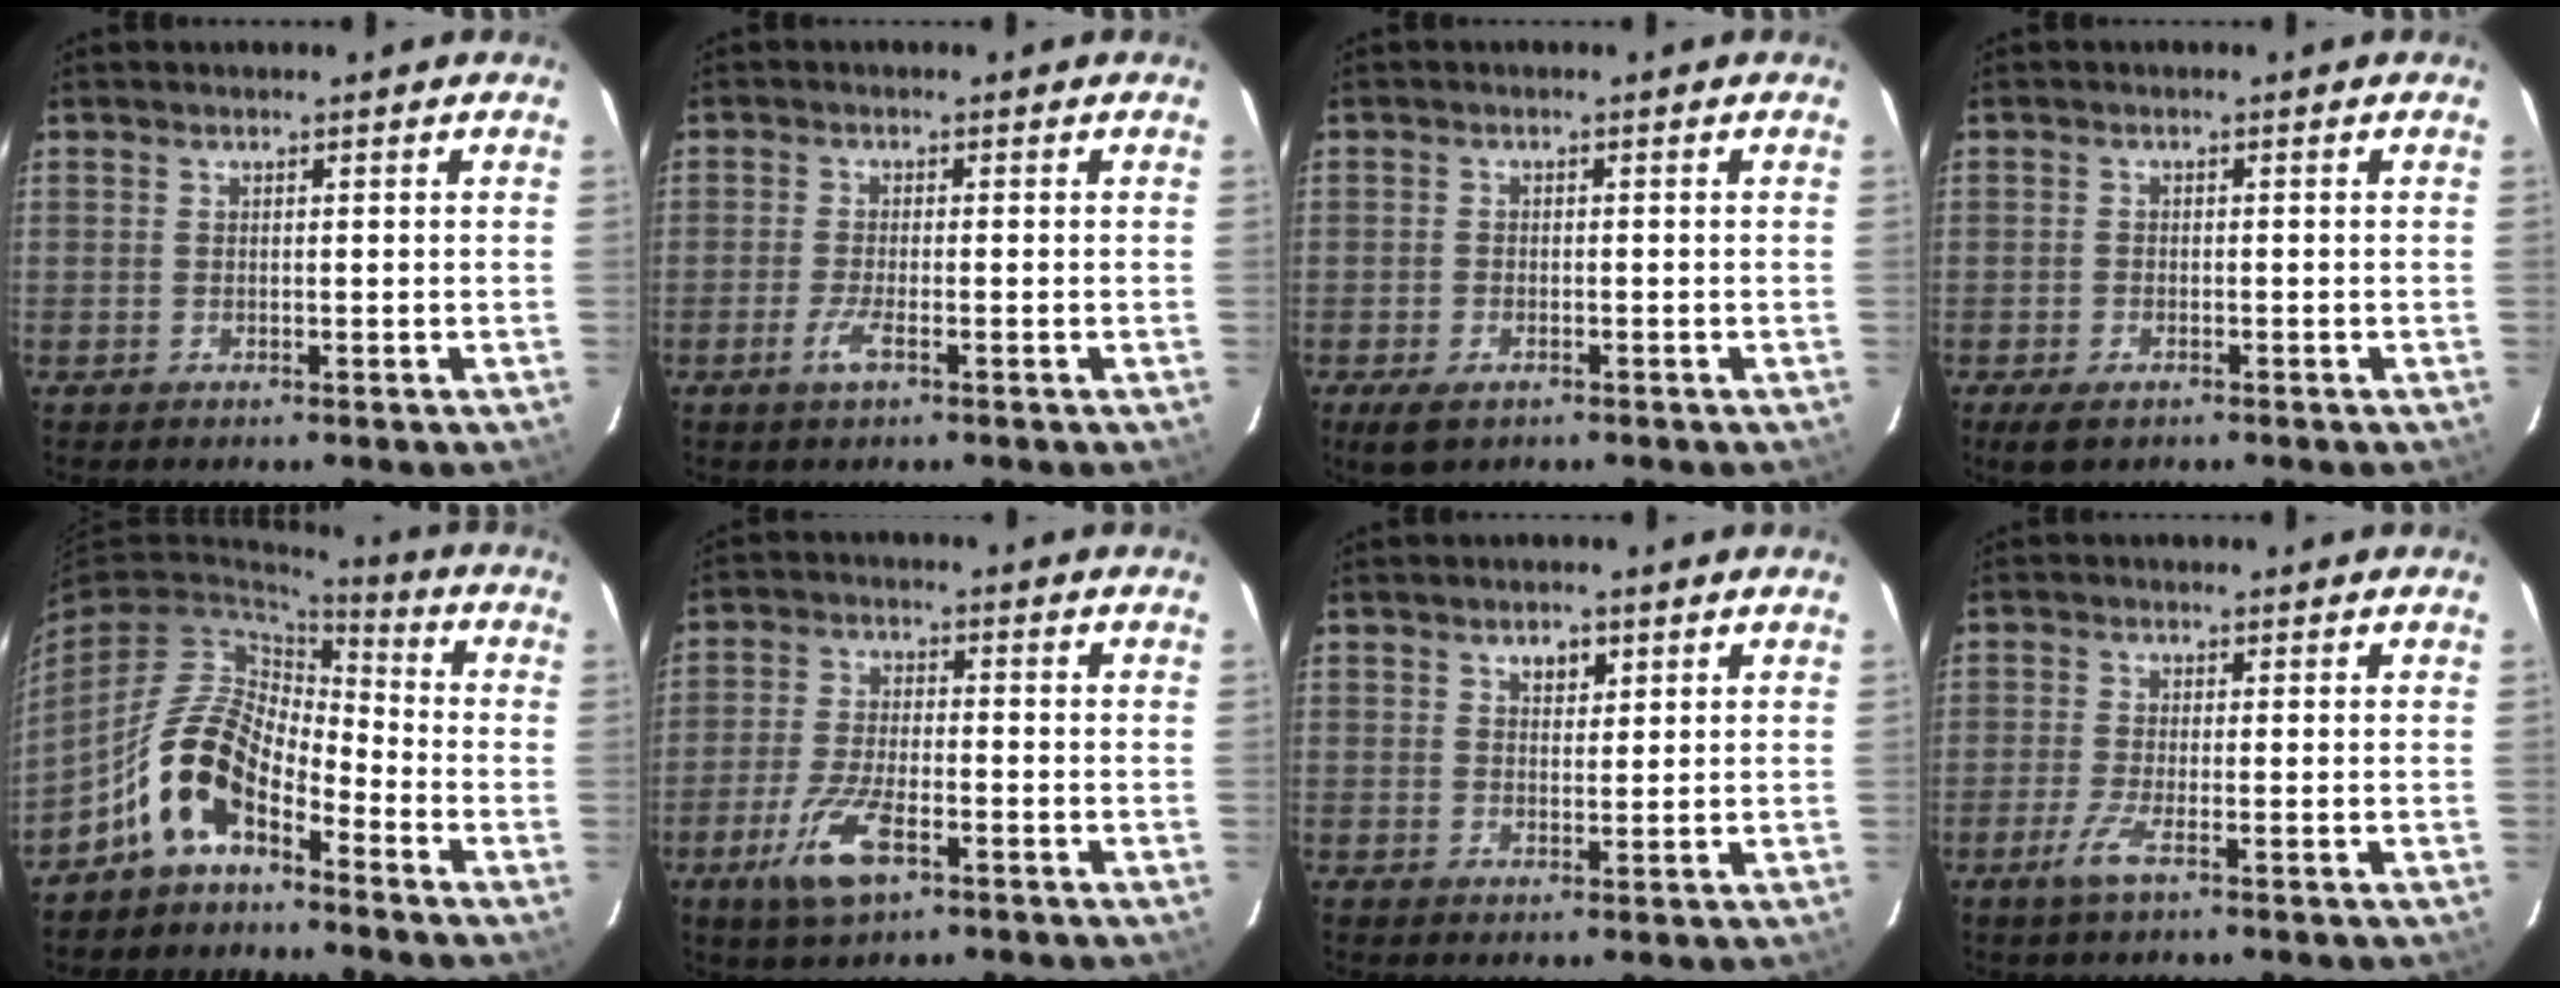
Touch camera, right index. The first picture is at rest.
{"total": 3.0, "force": [-1.6, 0.3, 2.6], "torque": [-0.056, -0.007, -0.032]}
{"total": 4.1, "force": [-2.5, 2.2, 2.4], "torque": [-0.058, -0.013, -0.045]}
{"total": 3.5, "force": [-2.3, 1.8, 2.0], "torque": [-0.047, -0.012, -0.041]}
{"total": 11.1, "force": [-6.6, 5.5, 7.0], "torque": [-0.141, 0.015, -0.130]}
{"total": 9.8, "force": [-5.0, 3.7, 7.6], "torque": [-0.168, -0.012, -0.092]}
{"total": 2.6, "force": [1.4, 1.6, 1.5], "torque": [-0.019, 0.005, 0.024]}
{"total": 3.4, "force": [-1.9, 0.0, 2.8], "torque": [-0.069, -0.009, -0.042]}